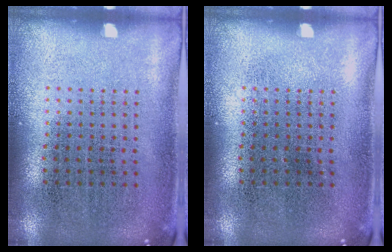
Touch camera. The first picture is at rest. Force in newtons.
{"total": 0.0}